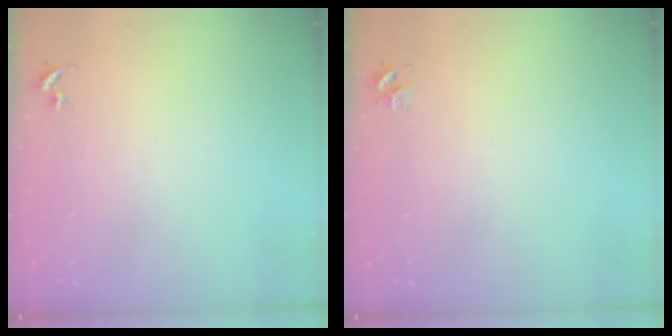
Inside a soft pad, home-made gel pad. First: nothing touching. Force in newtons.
{"total": 3.5, "press": 3.5, "slide": 0.5}